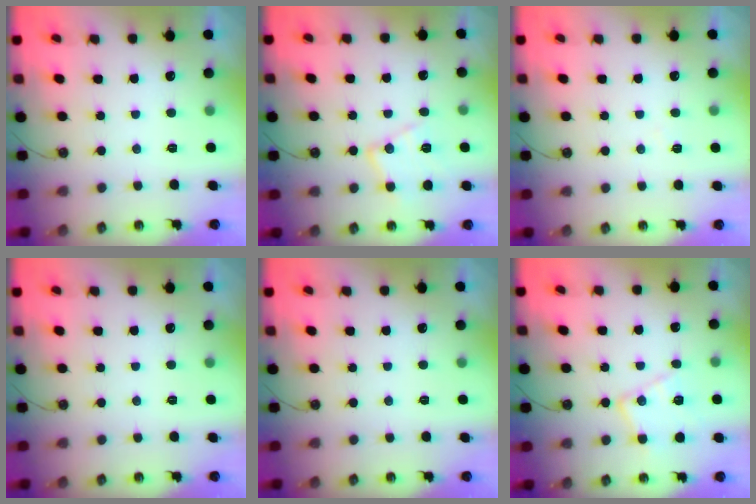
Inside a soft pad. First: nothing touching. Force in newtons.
{"total": 12.5, "press": 12.5, "slide": 0.9}
{"total": 4.7, "press": 4.7, "slide": 0.7}
{"total": 0.0}
{"total": 0.0}
{"total": 13.4, "press": 13.4, "slide": 1.0}